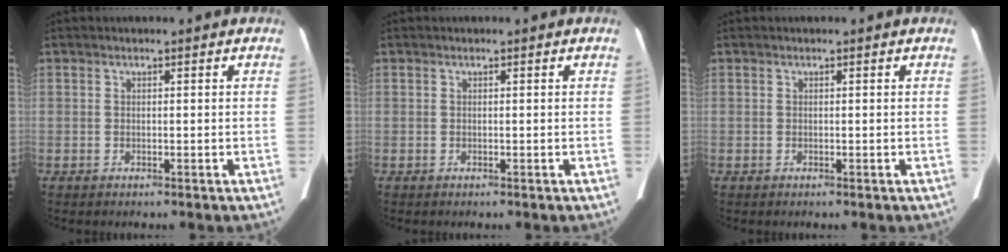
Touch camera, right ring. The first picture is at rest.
{"total": 0.0}
{"total": 0.0}